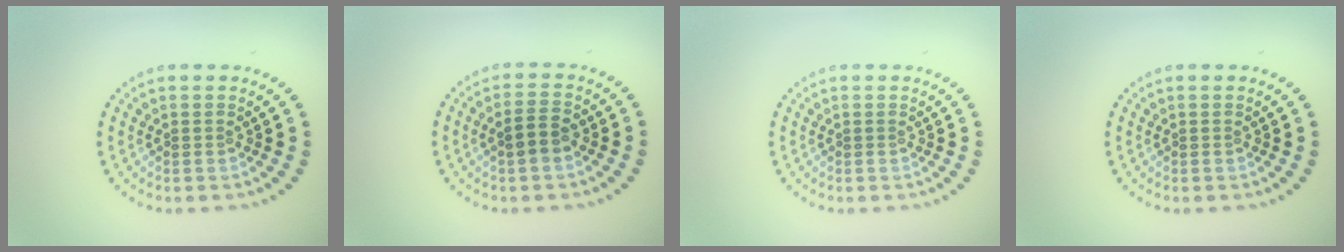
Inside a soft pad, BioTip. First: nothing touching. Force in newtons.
{"total": 1.8, "press": 1.7, "slide": 0.5}
{"total": 0.0}
{"total": 0.0}